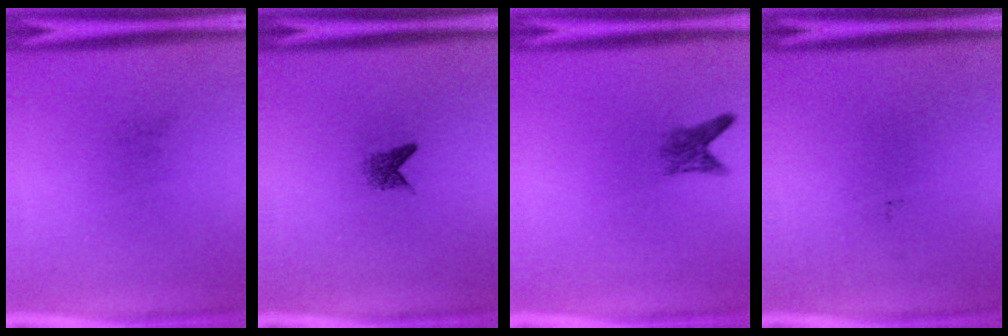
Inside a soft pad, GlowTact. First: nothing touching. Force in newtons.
{"total": 1.6}
{"total": 2.3}
{"total": 0.0}